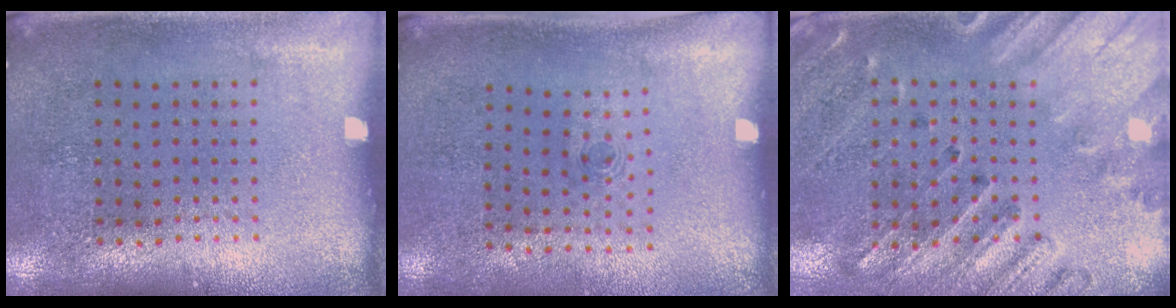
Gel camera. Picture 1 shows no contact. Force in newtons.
{"total": 0.6, "press": 0.3, "slide": 0.5}
{"total": 2.4, "press": 2.1, "slide": 1.3}